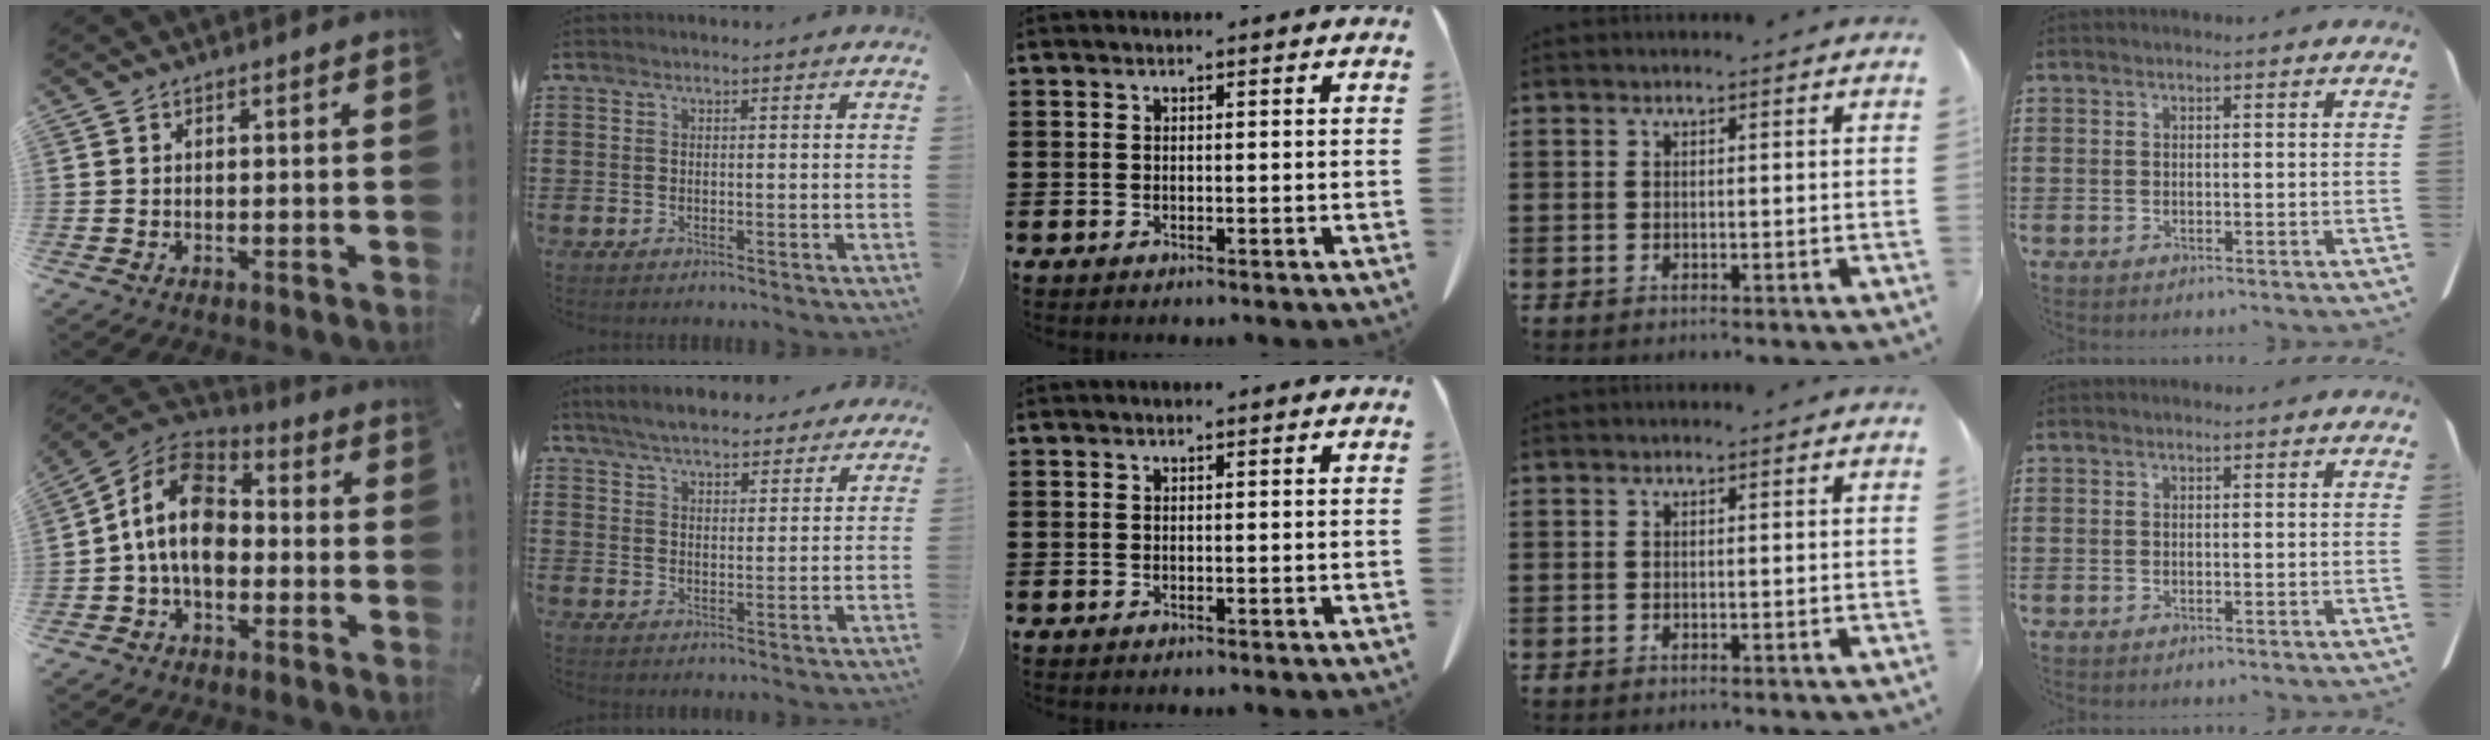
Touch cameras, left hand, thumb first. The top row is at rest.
{"thumb": {"total": 12.7, "force": [-1.9, 8.6, 9.1], "torque": [-0.197, 0.015, -0.039]}, "index": {"total": 5.1, "force": [4.8, 1.0, 1.3], "torque": [-0.044, -0.010, 0.088]}}